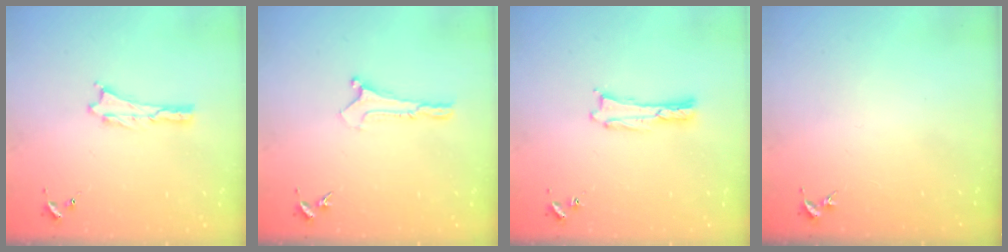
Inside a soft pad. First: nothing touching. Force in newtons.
{"total": 0.0}
{"total": 0.0}
{"total": 0.0}